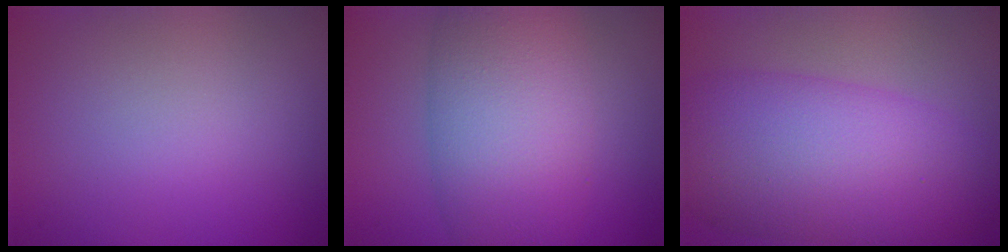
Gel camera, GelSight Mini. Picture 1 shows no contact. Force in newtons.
{"total": 9.1, "press": 9.1, "slide": 0.5}
{"total": 10.4, "press": 10.4, "slide": 0.2}